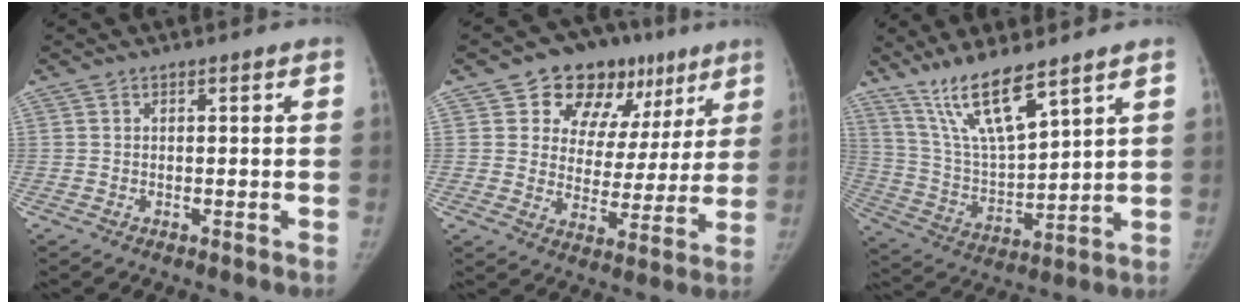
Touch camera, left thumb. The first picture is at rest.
{"total": 17.7, "force": [9.6, 12.2, 8.4], "torque": [-0.052, -0.011, 0.138]}
{"total": 13.0, "force": [9.5, 2.1, 8.6], "torque": [-0.158, -0.057, 0.198]}